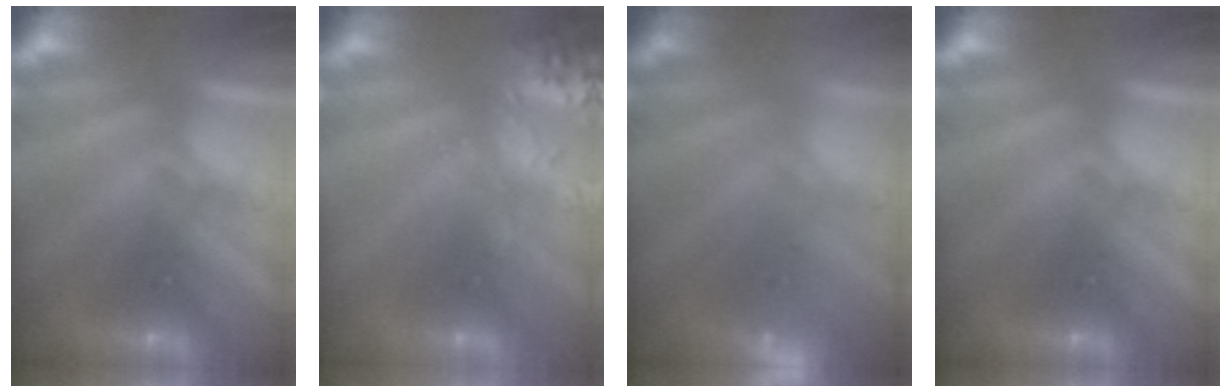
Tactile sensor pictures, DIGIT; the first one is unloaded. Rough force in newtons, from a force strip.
{"total": 2.6}
{"total": 2.2}
{"total": 0.0}